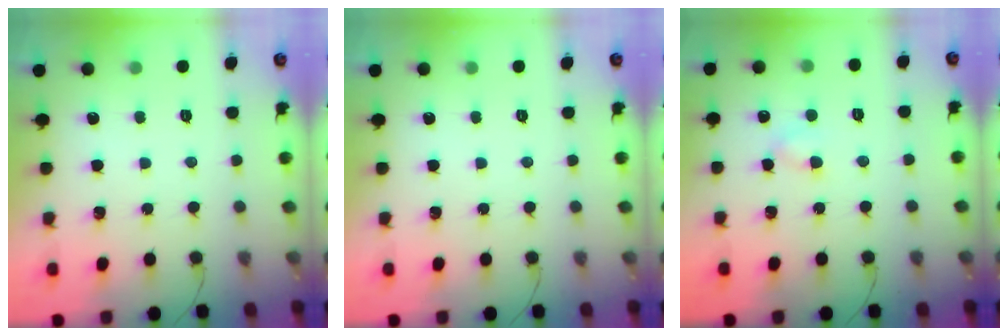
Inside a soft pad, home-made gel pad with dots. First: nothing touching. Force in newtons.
{"total": 0.0}
{"total": 3.1, "press": 2.8, "slide": 1.2}